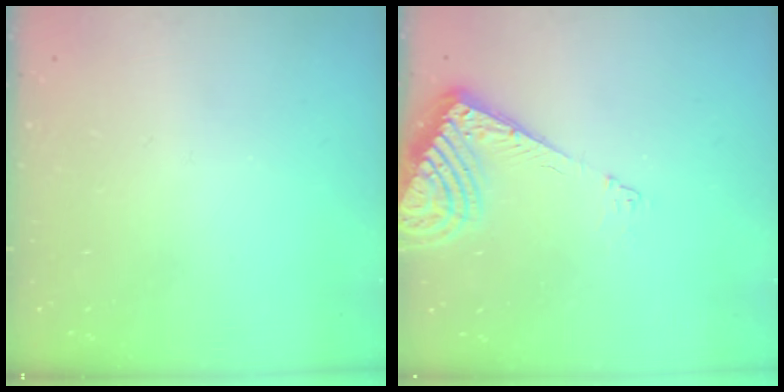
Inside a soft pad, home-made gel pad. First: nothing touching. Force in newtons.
{"total": 9.2, "press": 9.2, "slide": 0.7}